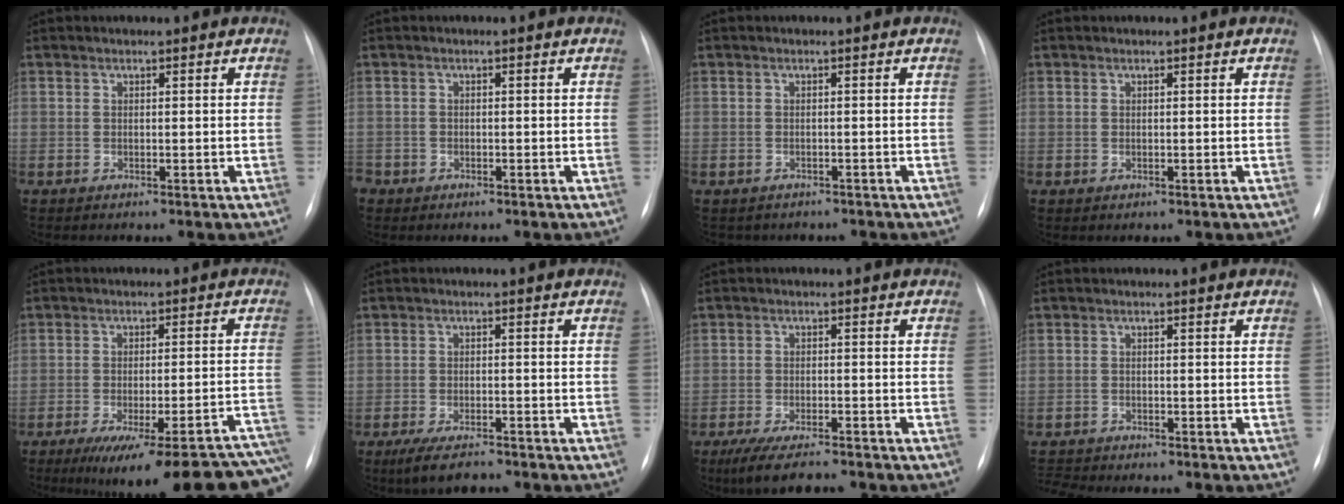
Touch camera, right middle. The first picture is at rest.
{"total": 2.2, "force": [-1.3, 1.7, 0.4], "torque": [-0.006, 0.003, -0.024]}
{"total": 4.0, "force": [-3.4, 2.0, 0.5], "torque": [-0.011, 0.010, -0.037]}
{"total": 0.0}
{"total": 23.8, "force": [-19.3, 2.4, 13.8], "torque": [-0.102, -0.004, -0.243]}
{"total": 5.7, "force": [-4.4, 1.5, 3.2], "torque": [-0.061, -0.009, -0.073]}
{"total": 8.0, "force": [-6.5, 1.5, 4.3], "torque": [-0.073, -0.018, -0.104]}
{"total": 3.1, "force": [-3.1, 0.1, 0.4], "torque": [-0.003, -0.008, -0.048]}